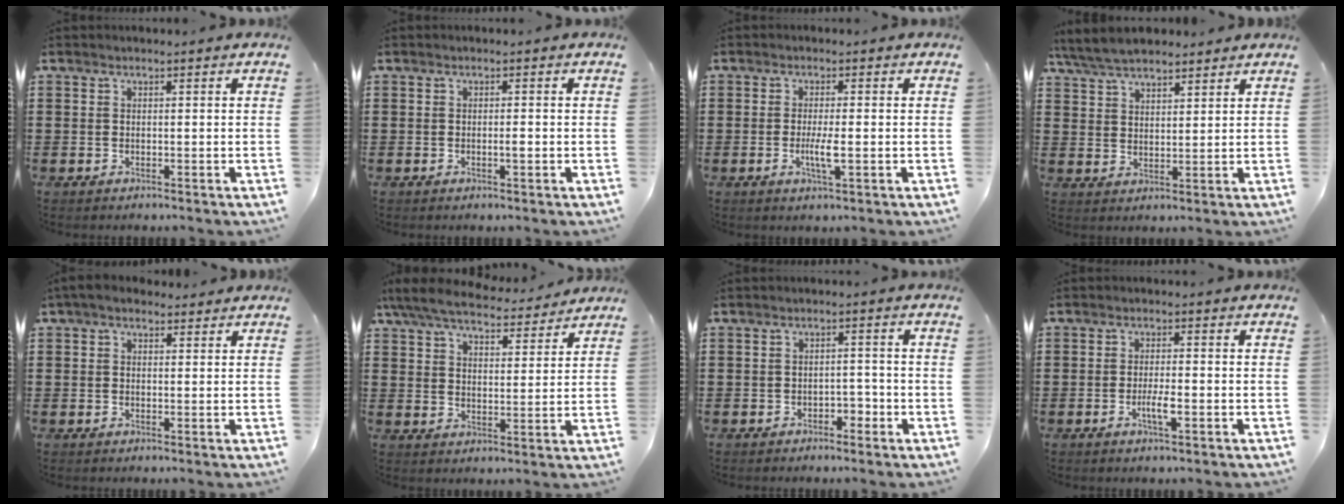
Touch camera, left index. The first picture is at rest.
{"total": 1.2, "force": [-0.2, 0.2, 1.2], "torque": [-0.022, -0.001, -0.003]}
{"total": 3.7, "force": [-0.6, 0.5, 3.6], "torque": [-0.069, -0.005, -0.013]}
{"total": 6.0, "force": [5.4, 1.8, 2.1], "torque": [-0.059, -0.007, 0.101]}
{"total": 2.8, "force": [1.9, 1.5, 1.5], "torque": [-0.034, 0.007, 0.035]}
{"total": 6.9, "force": [6.3, 1.2, 2.6], "torque": [-0.076, -0.032, 0.112]}
{"total": 2.2, "force": [-1.5, 1.0, 1.3], "torque": [-0.027, 0.003, -0.032]}
{"total": 3.2, "force": [-0.9, 0.5, 3.0], "torque": [-0.059, -0.002, -0.019]}